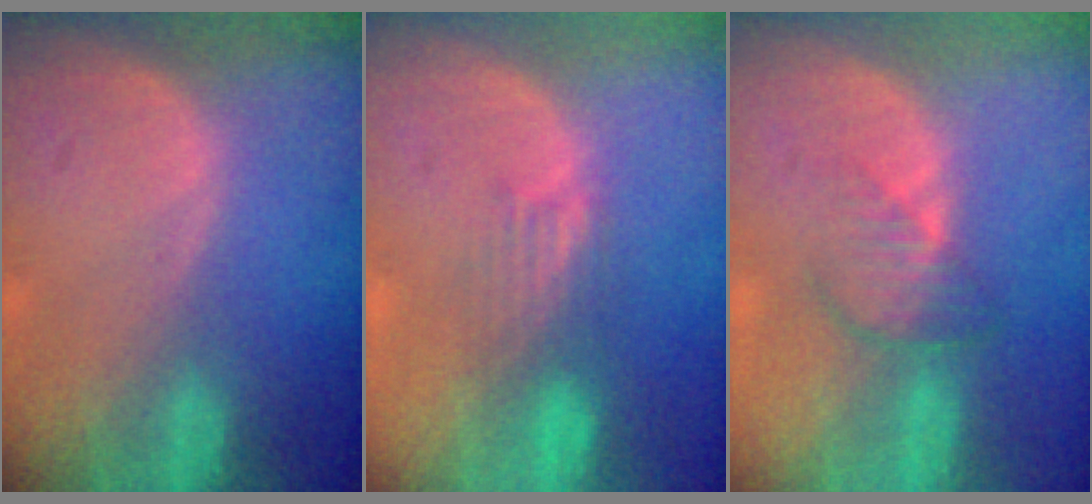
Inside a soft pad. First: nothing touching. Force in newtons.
{"total": 3.8, "press": 3.1, "slide": 2.1}
{"total": 3.8, "press": 3.4, "slide": 1.6}